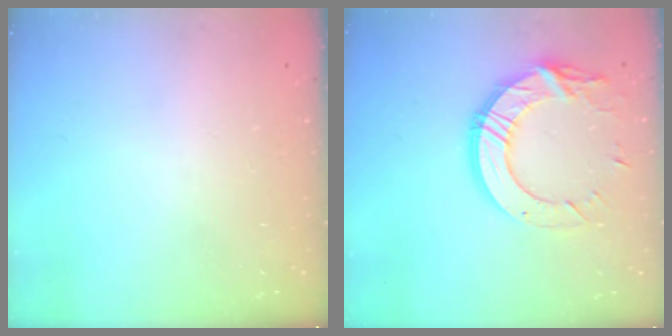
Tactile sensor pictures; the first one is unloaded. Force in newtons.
{"total": 16.0, "press": 16.0, "slide": 1.0}